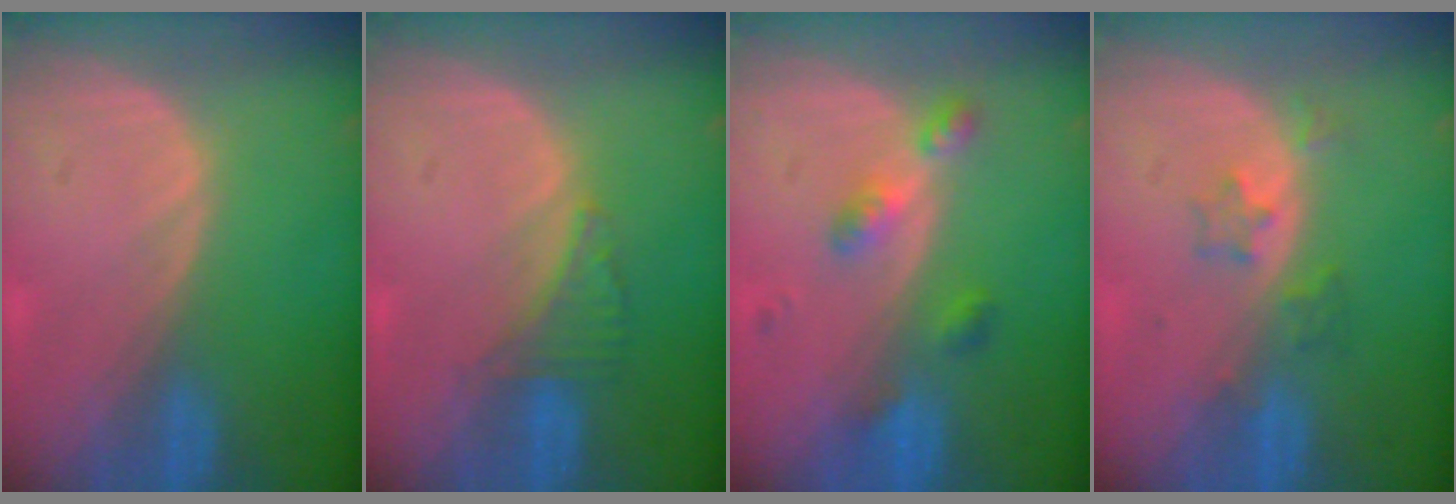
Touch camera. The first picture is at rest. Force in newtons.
{"total": 3.0, "press": 3.0, "slide": 0.2}
{"total": 4.7, "press": 4.2, "slide": 2.0}
{"total": 3.5, "press": 3.2, "slide": 1.3}